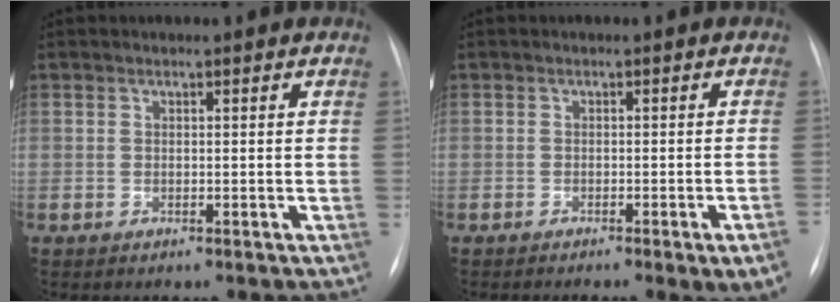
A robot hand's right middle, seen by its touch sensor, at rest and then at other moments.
{"total": 5.7, "force": [-3.4, -0.1, 4.6], "torque": [-0.046, -0.007, -0.044]}